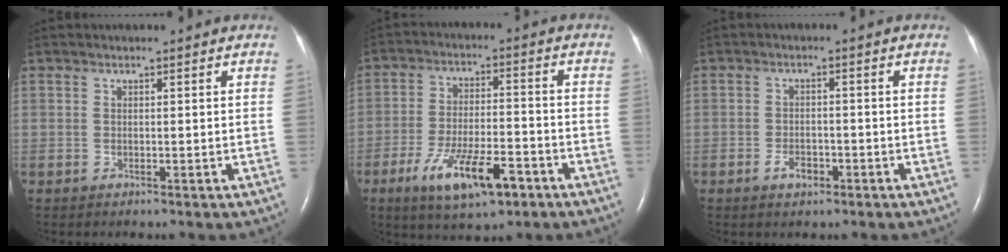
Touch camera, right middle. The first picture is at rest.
{"total": 11.4, "force": [-6.2, 3.3, 9.0], "torque": [-0.166, -0.008, -0.101]}
{"total": 2.7, "force": [-1.6, 1.5, 1.7], "torque": [-0.031, 0.003, -0.025]}